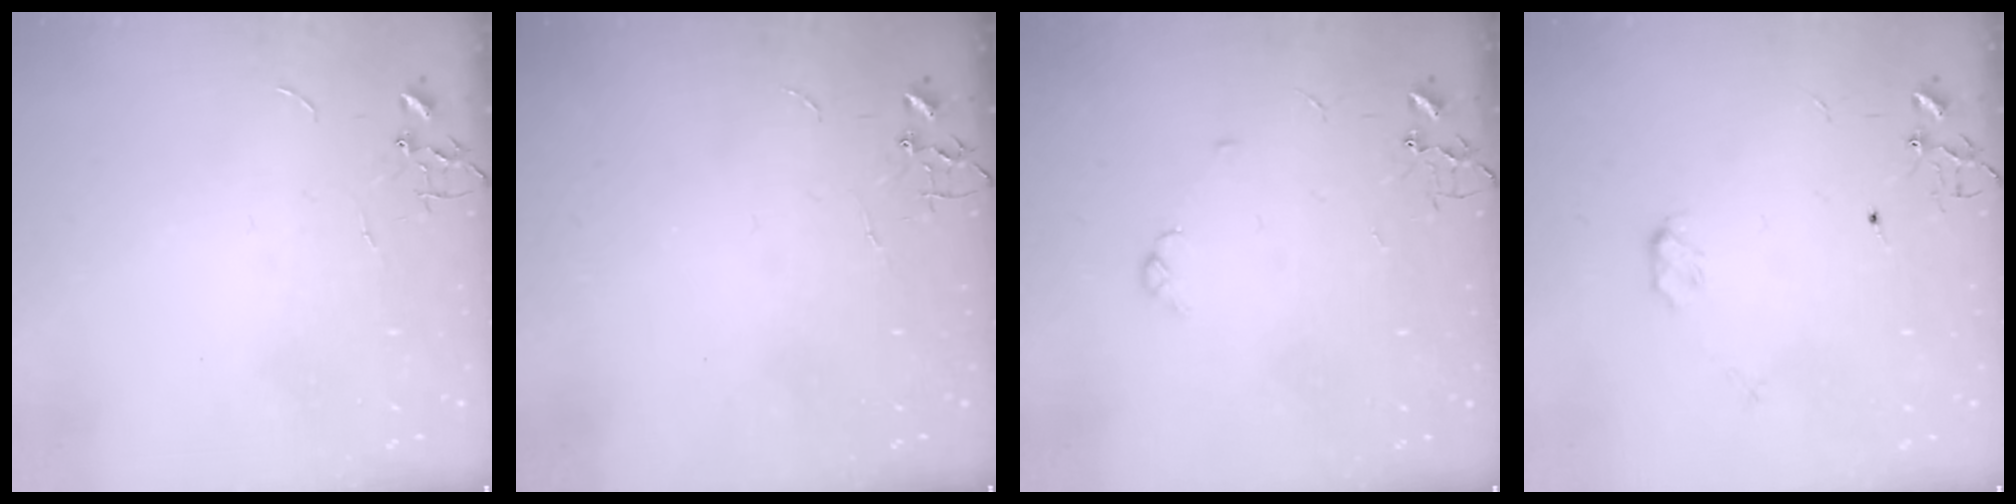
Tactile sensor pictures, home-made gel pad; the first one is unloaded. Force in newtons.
{"total": 0.0}
{"total": 3.9, "press": 3.6, "slide": 1.5}
{"total": 3.8, "press": 3.8, "slide": 0.4}